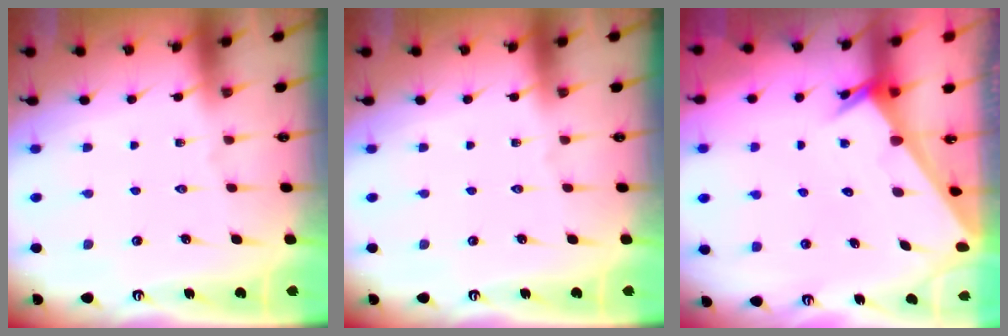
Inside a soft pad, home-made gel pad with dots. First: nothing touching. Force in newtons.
{"total": 0.0}
{"total": 2.0, "press": 2.0, "slide": 0.1}